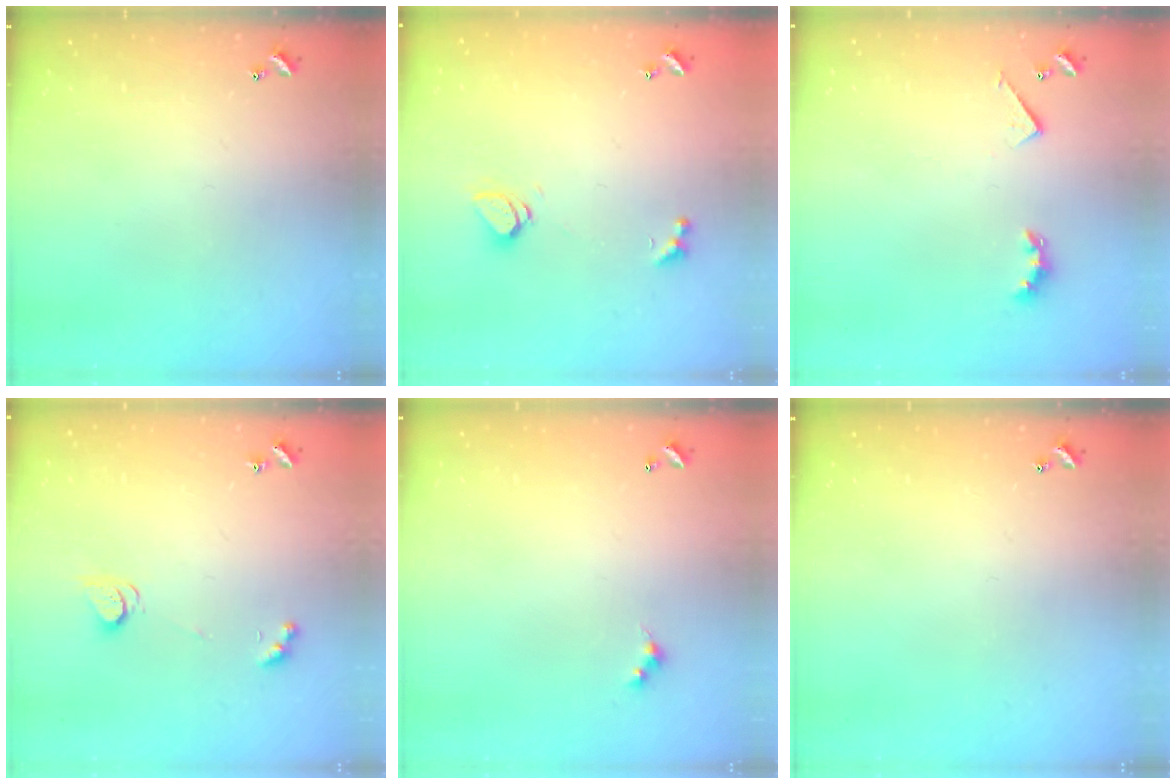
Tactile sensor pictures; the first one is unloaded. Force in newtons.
{"total": 1.6, "press": 1.5, "slide": 0.4}
{"total": 3.2, "press": 3.1, "slide": 0.5}
{"total": 2.5, "press": 2.4, "slide": 0.3}
{"total": 1.5, "press": 1.4, "slide": 0.3}
{"total": 0.0}